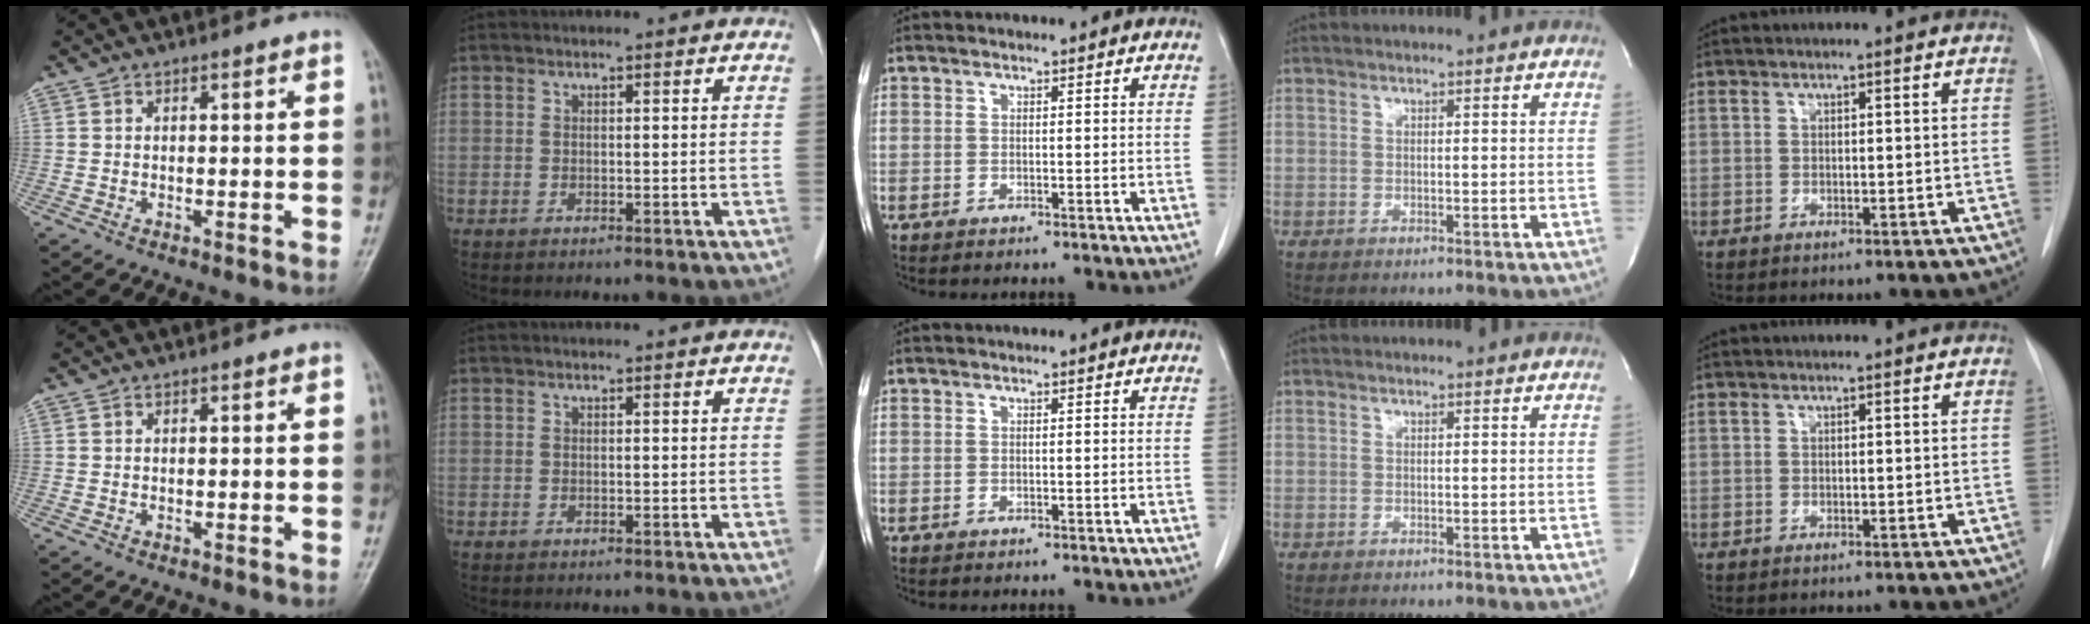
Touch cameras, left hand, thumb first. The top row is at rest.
{}